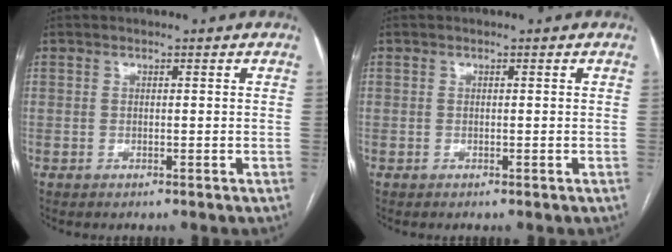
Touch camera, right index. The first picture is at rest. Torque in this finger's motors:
{"motor_torque": [-0.04, 0.13, -0.31, -0.07]}